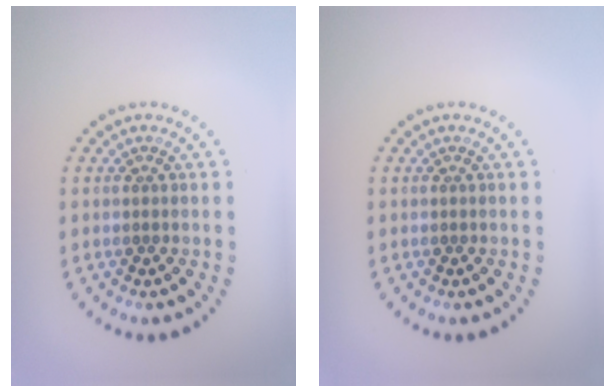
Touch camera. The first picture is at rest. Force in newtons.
{"total": 0.0}